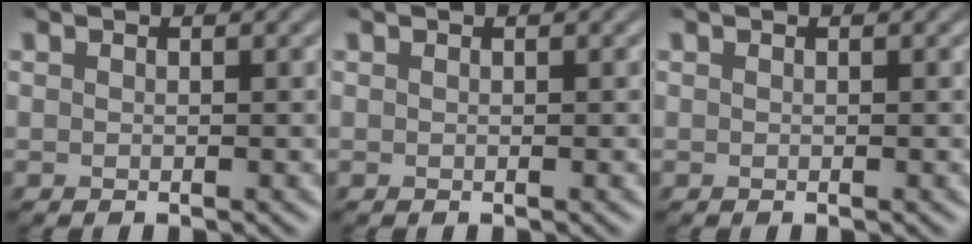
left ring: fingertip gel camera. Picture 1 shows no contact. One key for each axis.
{"total": 0.0}
{"total": 0.0}